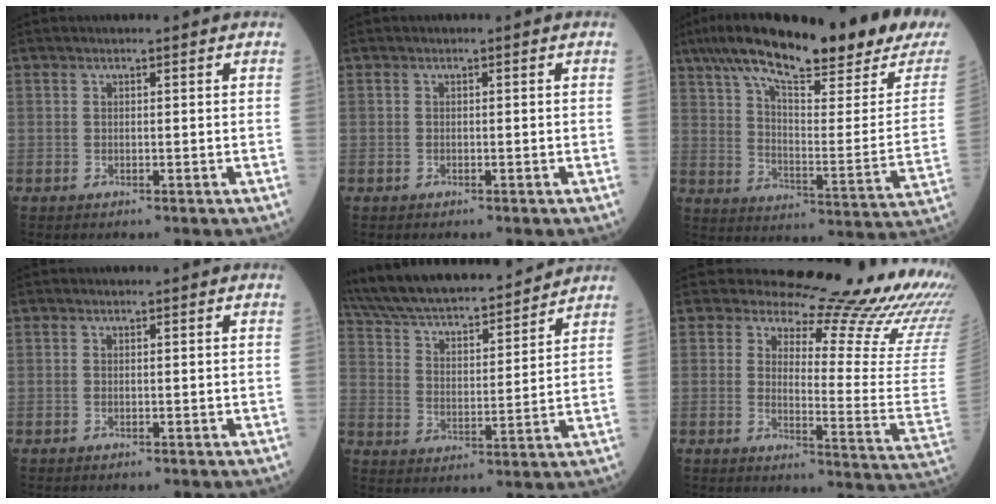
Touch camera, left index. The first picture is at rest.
{"total": 0.0}
{"total": 27.8, "force": [22.1, 4.0, 16.3], "torque": [-0.265, -0.017, 0.305]}
{"total": 0.0}
{"total": 22.6, "force": [20.4, 4.3, 8.8], "torque": [-0.167, 0.026, 0.320]}
{"total": 21.3, "force": [19.6, 2.1, 8.0], "torque": [-0.105, -0.144, 0.218]}